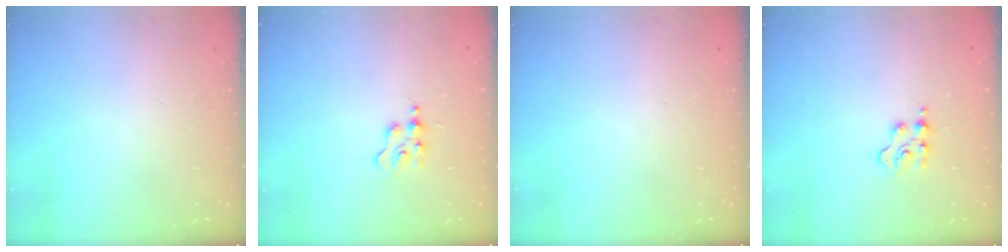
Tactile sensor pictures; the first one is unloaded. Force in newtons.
{"total": 1.7, "press": 1.7, "slide": 0.2}
{"total": 0.0}
{"total": 2.9, "press": 2.9, "slide": 0.5}